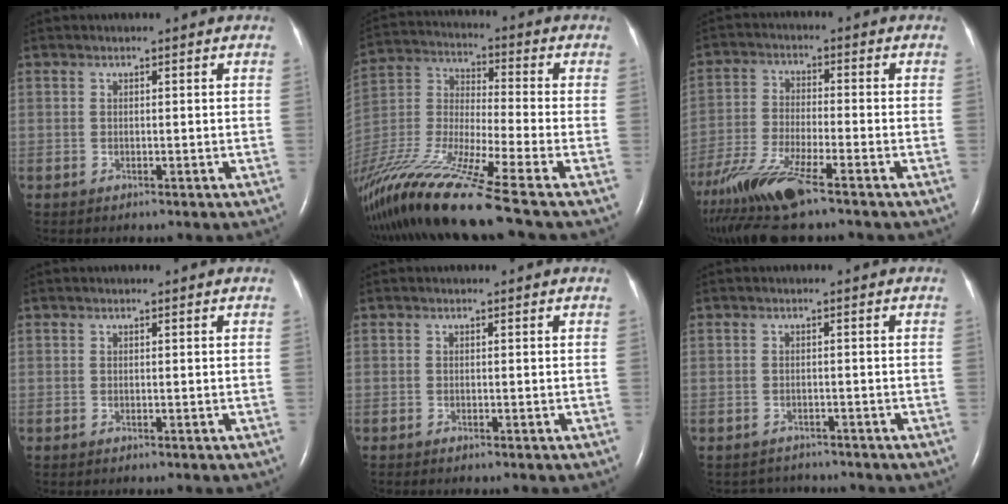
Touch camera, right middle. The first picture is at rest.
{"total": 21.5, "force": [-16.8, -1.2, 13.3], "torque": [-0.314, -0.055, -0.321]}
{"total": 13.2, "force": [-9.3, 1.3, 9.3], "torque": [-0.193, -0.035, -0.172]}
{"total": 0.0}
{"total": 0.0}
{"total": 3.2, "force": [-3.1, 0.8, -0.4], "torque": [0.006, -0.001, -0.044]}